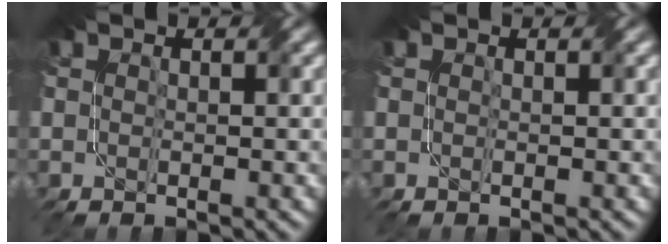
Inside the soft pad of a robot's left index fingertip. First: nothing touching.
{"total": 0.0}